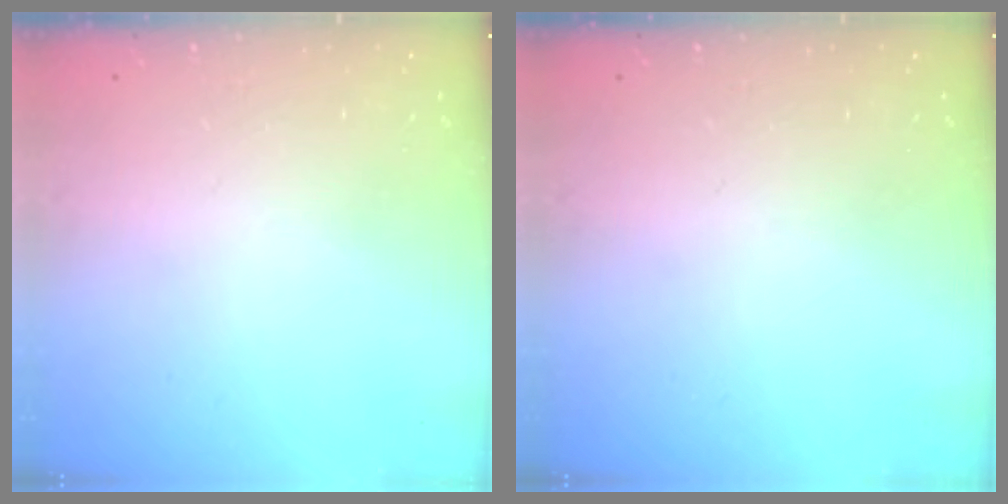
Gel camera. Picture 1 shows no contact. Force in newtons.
{"total": 0.0}